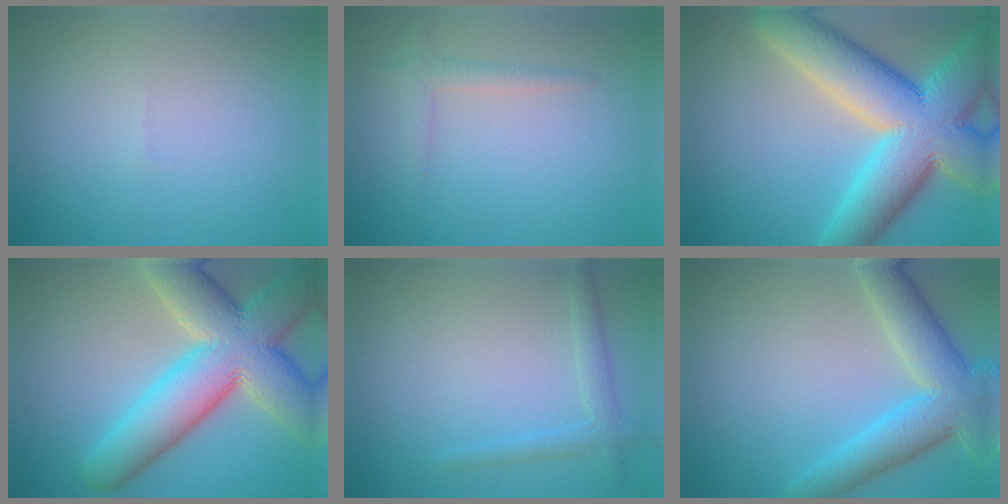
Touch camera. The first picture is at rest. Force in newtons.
{"total": 1.4, "press": 1.4, "slide": 0.1}
{"total": 13.5, "press": 13.5, "slide": 0.6}
{"total": 12.1, "press": 12.0, "slide": 0.8}
{"total": 1.2, "press": 1.2, "slide": 0.1}
{"total": 7.5, "press": 7.5, "slide": 0.5}